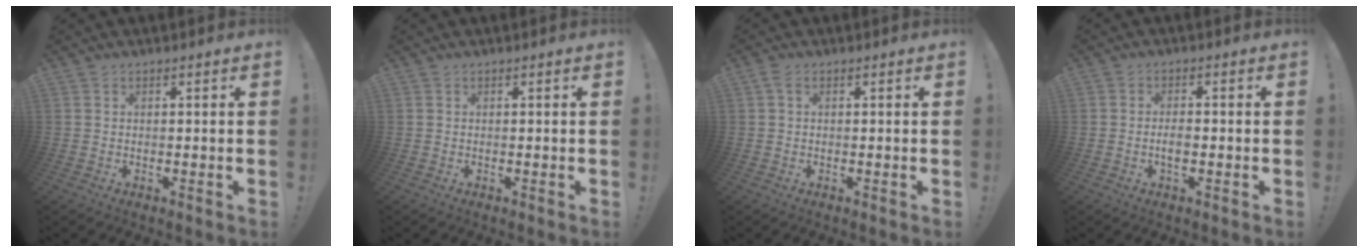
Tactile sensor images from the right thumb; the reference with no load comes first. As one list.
[{"total": 0.0}, {"total": 1.5, "force": [0.3, 0.7, 1.3], "torque": [-0.030, 0.007, 0.005]}, {"total": 3.2, "force": [-0.9, 1.1, 2.9], "torque": [-0.050, 0.000, -0.019]}]